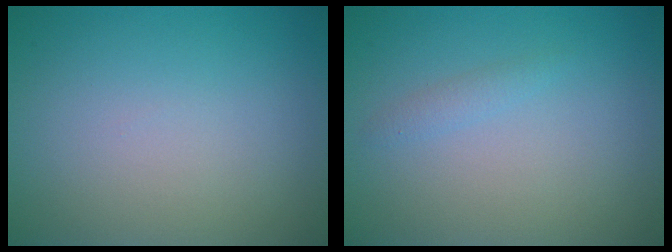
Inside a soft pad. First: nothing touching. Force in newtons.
{"total": 0.9, "press": 0.9, "slide": 0.0}